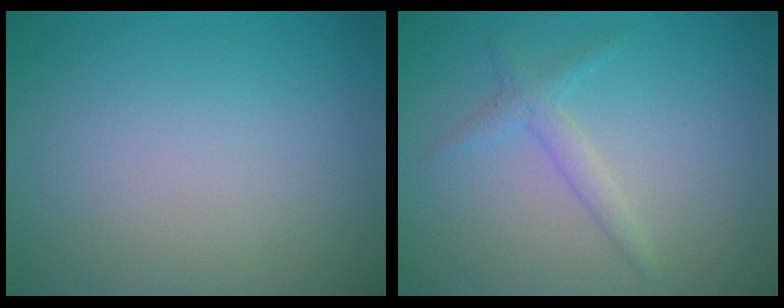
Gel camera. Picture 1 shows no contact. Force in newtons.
{"total": 1.7, "press": 1.7, "slide": 0.1}